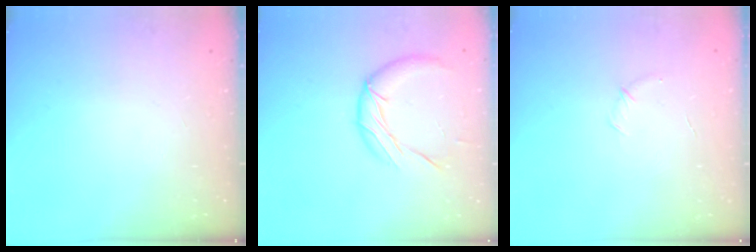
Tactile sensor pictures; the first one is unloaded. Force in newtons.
{"total": 12.0, "press": 11.9, "slide": 0.7}
{"total": 5.0, "press": 4.9, "slide": 1.3}